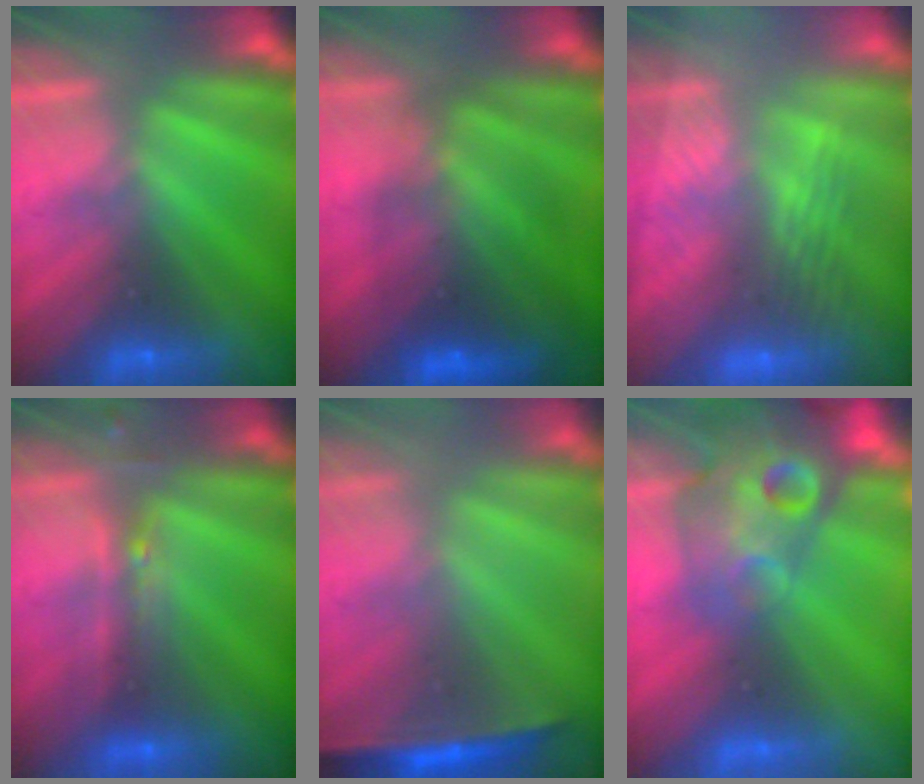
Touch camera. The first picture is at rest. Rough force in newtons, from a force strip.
{"total": 7.7}
{"total": 2.9}
{"total": 2.4}
{"total": 1.3}
{"total": 7.4}